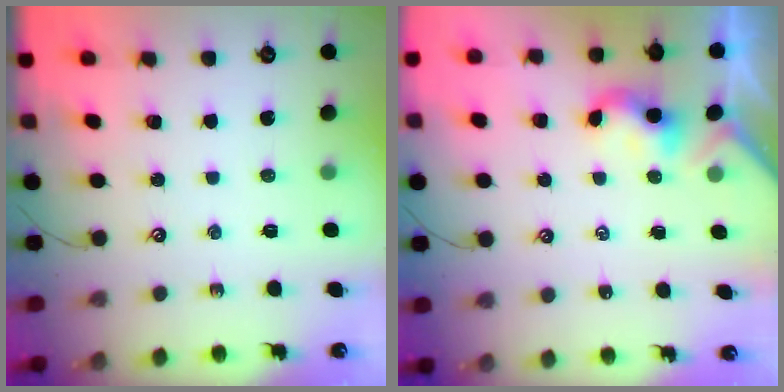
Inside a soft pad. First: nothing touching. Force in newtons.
{"total": 2.0, "press": 2.0, "slide": 0.2}